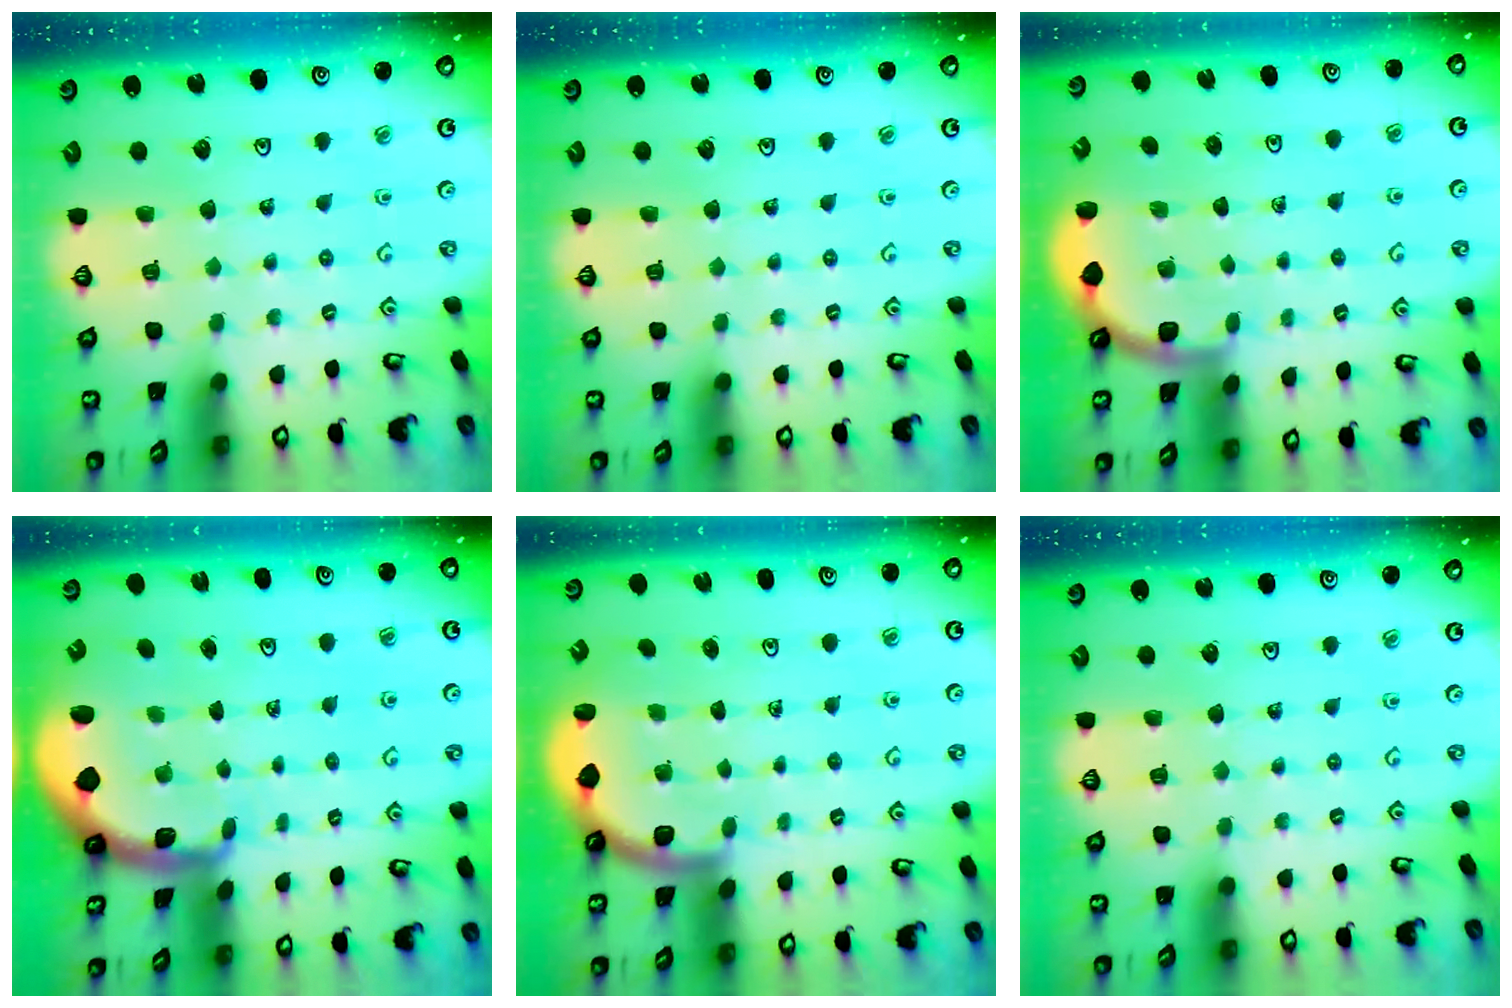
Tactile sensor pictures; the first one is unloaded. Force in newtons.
{"total": 0.0}
{"total": 1.8, "press": 1.8, "slide": 0.0}
{"total": 1.7, "press": 1.6, "slide": 0.4}
{"total": 1.6, "press": 1.6, "slide": 0.1}
{"total": 0.0}